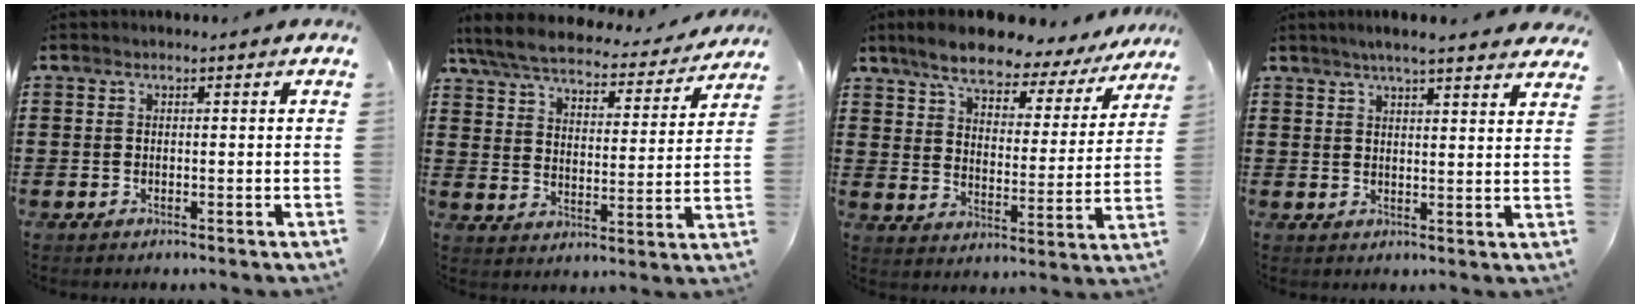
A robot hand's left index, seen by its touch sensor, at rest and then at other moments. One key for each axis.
{"total": 6.0, "fx": 5.6, "fy": 0.8, "fz": 2.0, "tx": -0.067, "ty": -0.034, "tz": 0.095}
{"total": 7.3, "fx": 6.4, "fy": 1.6, "fz": 3.1, "tx": -0.083, "ty": -0.036, "tz": 0.106}
{"total": 3.9, "fx": 3.5, "fy": -0.1, "fz": 1.6, "tx": -0.041, "ty": -0.007, "tz": 0.063}